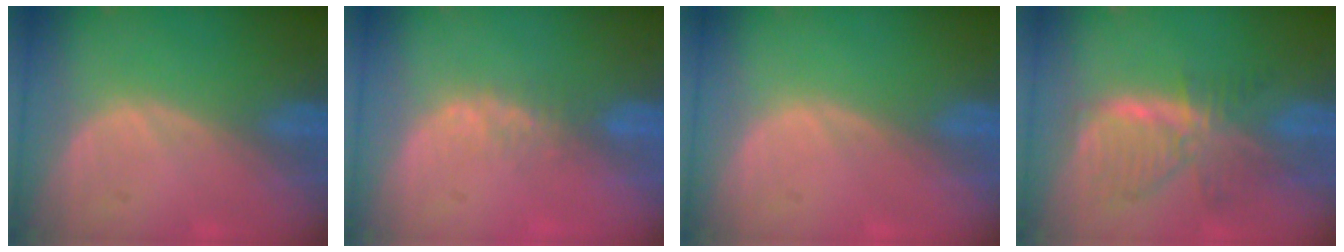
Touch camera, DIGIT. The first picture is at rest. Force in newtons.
{"total": 2.5, "press": 1.9, "slide": 1.5}
{"total": 0.0}
{"total": 7.5, "press": 6.8, "slide": 3.1}